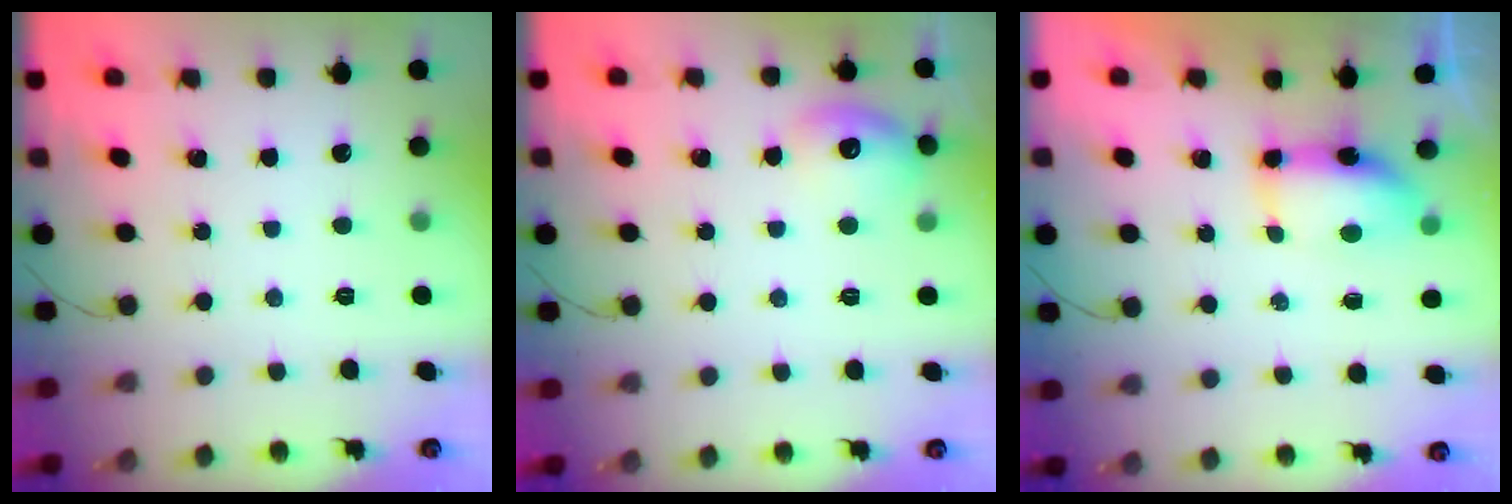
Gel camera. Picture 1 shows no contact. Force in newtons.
{"total": 10.3, "press": 10.2, "slide": 1.3}
{"total": 7.9, "press": 7.4, "slide": 2.8}